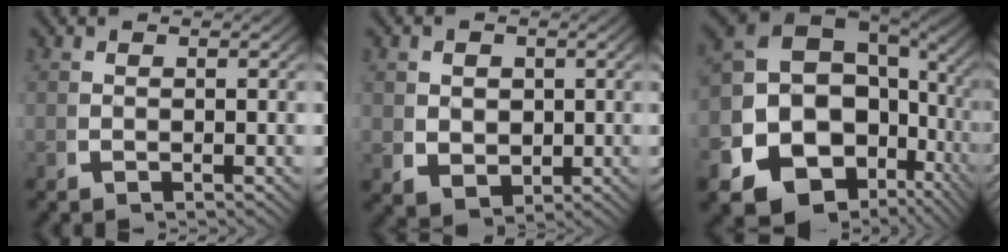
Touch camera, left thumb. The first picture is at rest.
{"total": 4.3, "force": [0.1, 3.6, 2.3], "torque": [-0.051, -0.027, 0.019]}
{"total": 19.6, "force": [-3.4, 14.7, 12.5], "torque": [-0.249, -0.071, -0.037]}